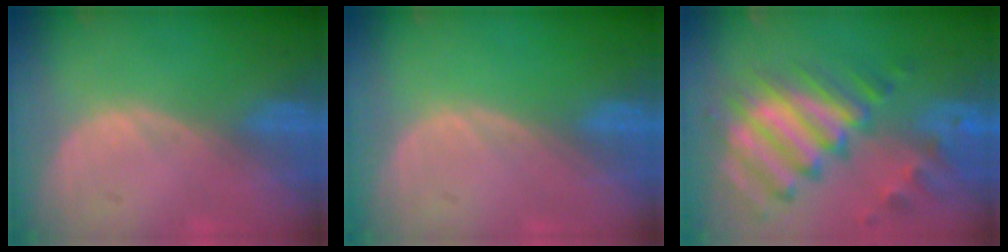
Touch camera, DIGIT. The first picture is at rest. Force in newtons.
{"total": 0.0}
{"total": 11.6, "press": 10.1, "slide": 5.7}